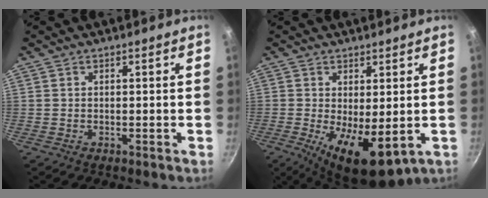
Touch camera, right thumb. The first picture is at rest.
{"total": 10.3, "force": [-1.4, 4.2, 9.3], "torque": [-0.140, -0.016, -0.008]}